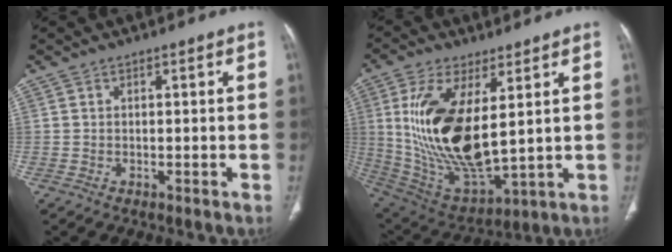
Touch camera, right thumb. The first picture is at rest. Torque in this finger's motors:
{"motor_torque": [-0.31, 3.93, 1.82, 0.94, 0.70]}